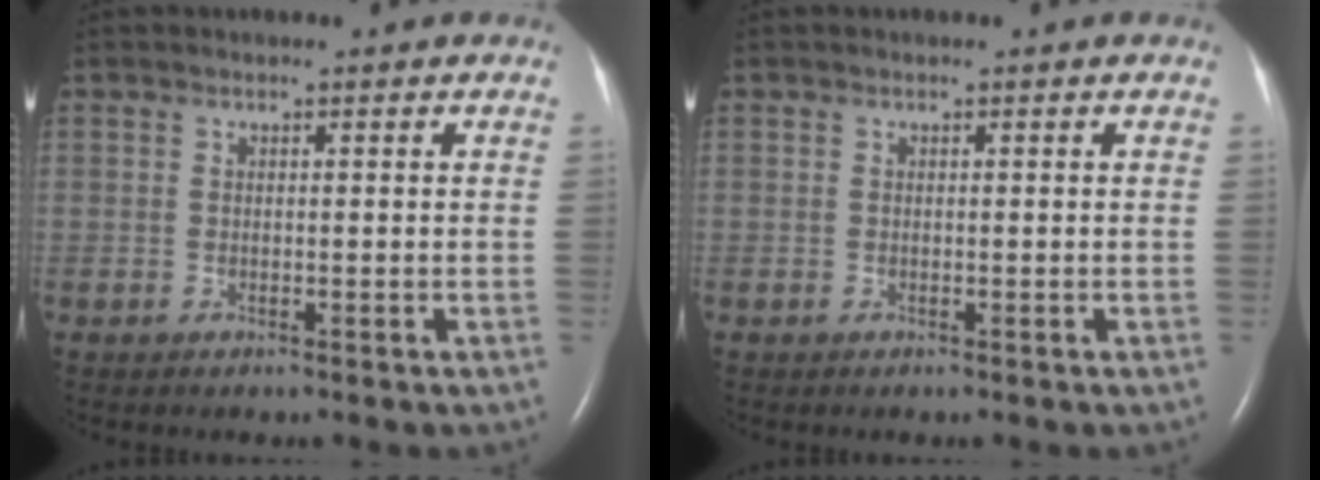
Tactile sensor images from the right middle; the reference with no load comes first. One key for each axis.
{"total": 0.0}